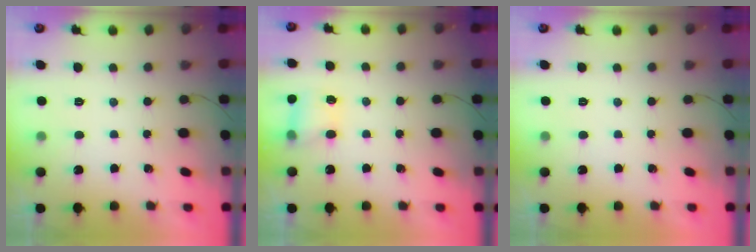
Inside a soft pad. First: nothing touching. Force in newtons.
{"total": 4.7, "press": 4.7, "slide": 0.6}
{"total": 0.0}